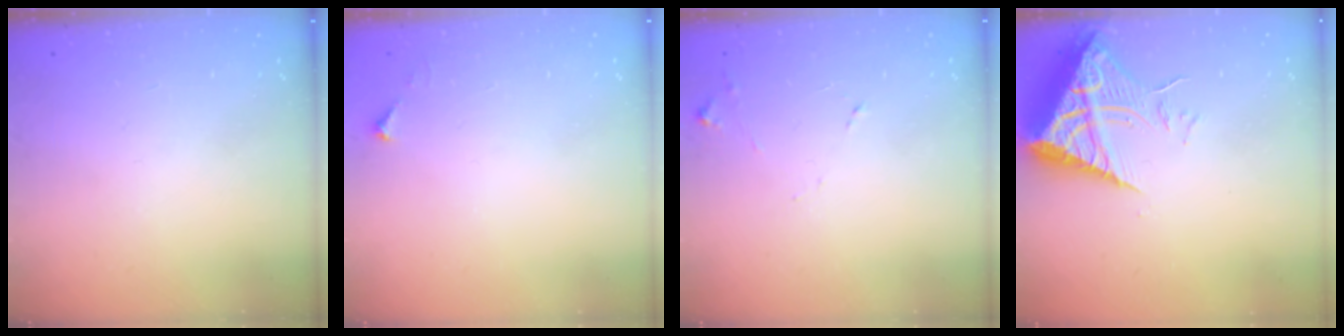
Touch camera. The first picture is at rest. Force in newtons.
{"total": 3.4, "press": 3.4, "slide": 0.4}
{"total": 7.6, "press": 7.6, "slide": 0.6}
{"total": 9.7, "press": 9.6, "slide": 0.8}